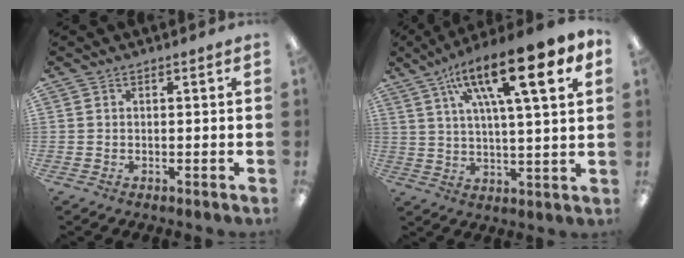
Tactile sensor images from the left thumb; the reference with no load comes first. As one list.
[{"total": 18.2, "force": [9.5, 4.4, 14.9], "torque": [-0.243, -0.040, 0.143]}]